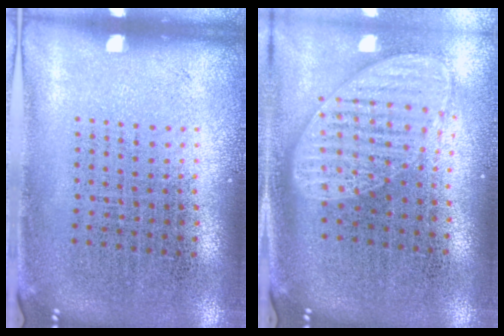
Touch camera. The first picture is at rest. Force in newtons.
{"total": 1.8, "press": 1.5, "slide": 1.0}